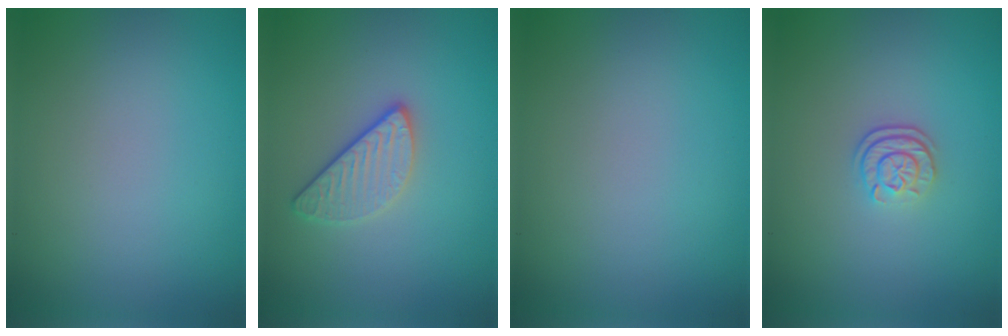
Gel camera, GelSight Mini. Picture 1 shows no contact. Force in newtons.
{"total": 2.5, "press": 2.3, "slide": 1.0}
{"total": 0.0}
{"total": 2.2, "press": 1.7, "slide": 1.4}